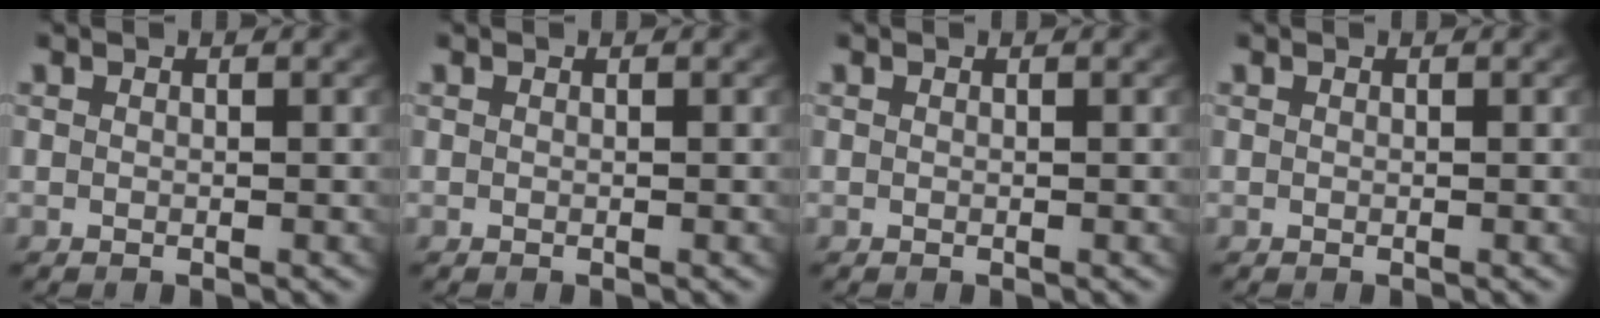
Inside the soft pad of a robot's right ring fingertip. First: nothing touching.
{"total": 0.0}
{"total": 0.0}
{"total": 0.0}